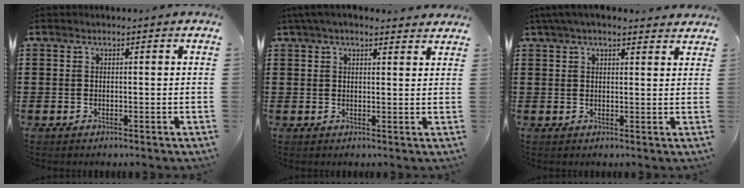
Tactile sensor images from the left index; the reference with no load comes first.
{"total": 3.5, "force": [2.9, 0.8, 1.8], "torque": [-0.042, 0.001, 0.053]}
{"total": 3.8, "force": [3.2, 0.7, 2.0], "torque": [-0.046, 0.002, 0.058]}